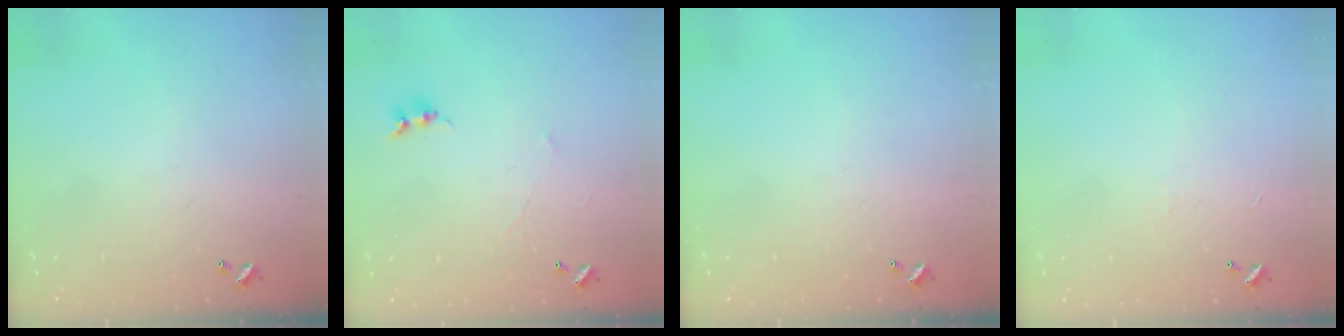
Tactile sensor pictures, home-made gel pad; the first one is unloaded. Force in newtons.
{"total": 0.6, "press": 0.3, "slide": 0.5}
{"total": 0.0}
{"total": 1.3, "press": 1.3, "slide": 0.4}